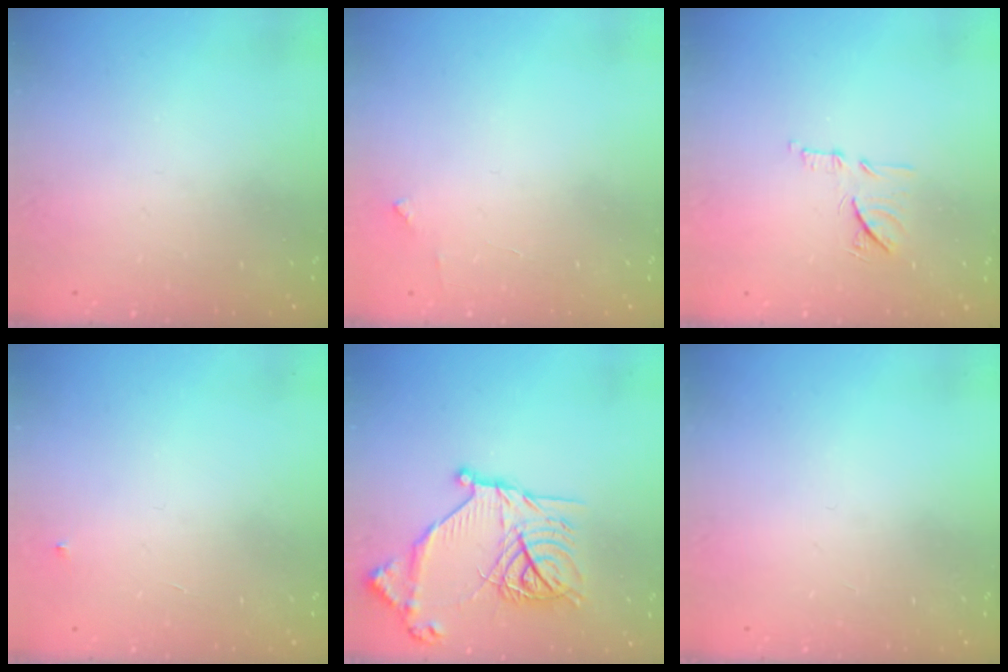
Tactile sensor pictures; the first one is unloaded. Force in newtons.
{"total": 2.6, "press": 2.6, "slide": 0.2}
{"total": 9.6, "press": 9.6, "slide": 0.3}
{"total": 3.0, "press": 2.9, "slide": 0.4}
{"total": 18.2, "press": 18.2, "slide": 1.1}
{"total": 0.0}